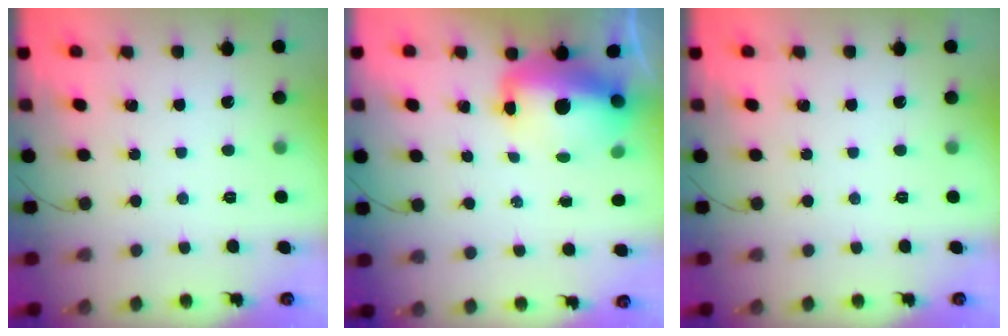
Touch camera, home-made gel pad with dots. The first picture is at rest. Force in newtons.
{"total": 13.6, "press": 13.2, "slide": 3.3}
{"total": 0.0}